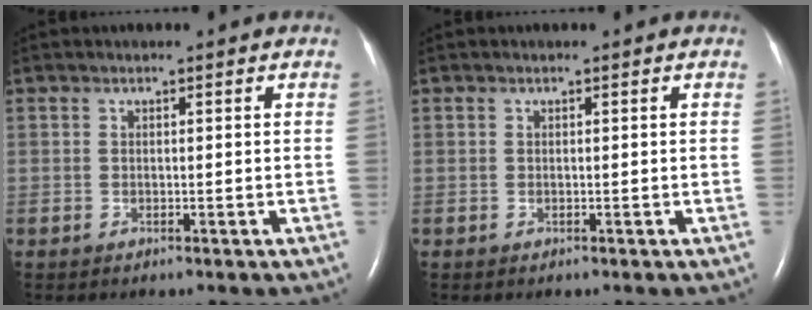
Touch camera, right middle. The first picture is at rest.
{"total": 0.0}